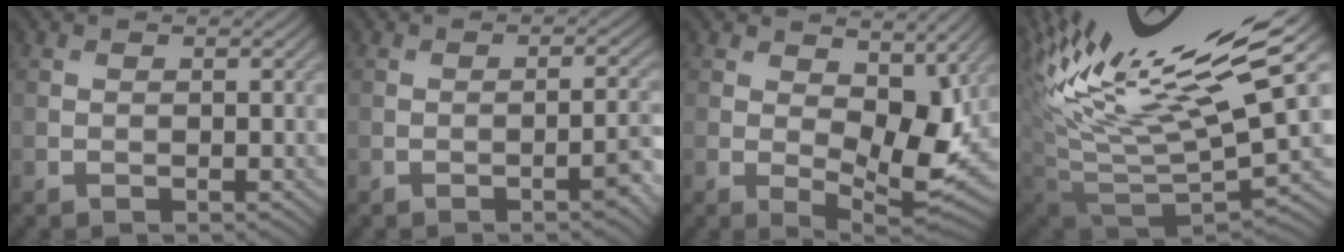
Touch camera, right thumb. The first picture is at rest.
{"total": 2.6, "force": [-1.2, 0.4, 2.2], "torque": [-0.032, 0.009, -0.021]}
{"total": 9.8, "force": [2.3, 4.9, 8.1], "torque": [-0.133, -0.012, 0.037]}
{"total": 18.3, "force": [9.5, 5.5, 14.6], "torque": [-0.281, 0.027, 0.174]}